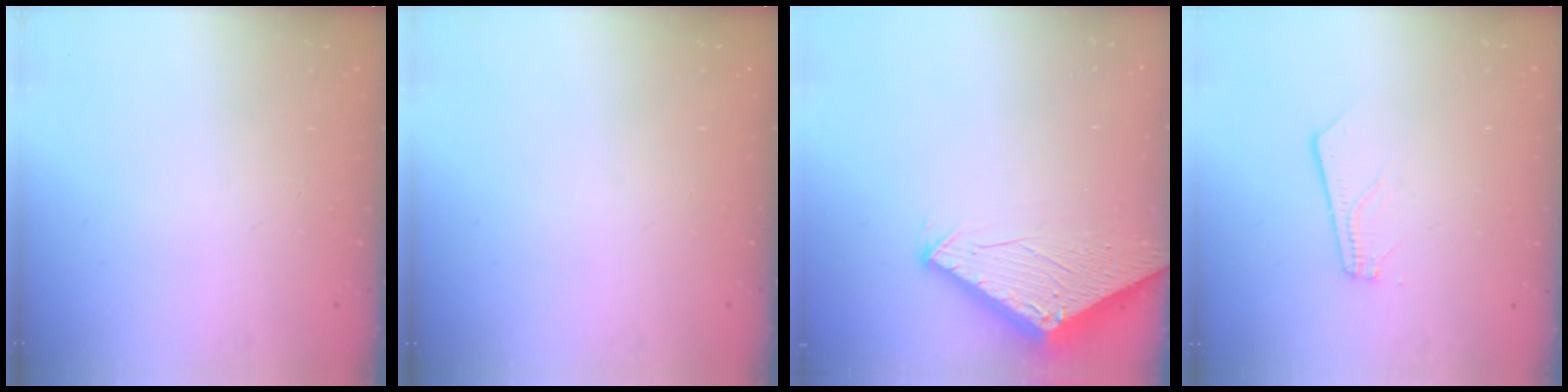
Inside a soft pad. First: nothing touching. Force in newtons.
{"total": 0.0}
{"total": 2.9, "press": 2.9, "slide": 0.2}
{"total": 3.4, "press": 3.3, "slide": 0.4}